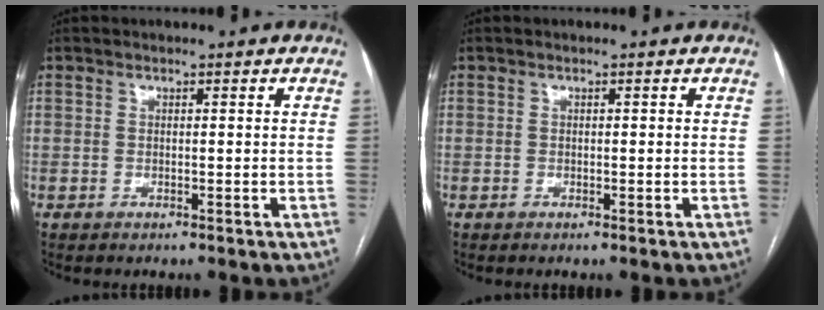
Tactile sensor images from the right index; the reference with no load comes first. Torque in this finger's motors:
{"motor_torque": [-0.14, 0.03, -0.03, -0.01]}